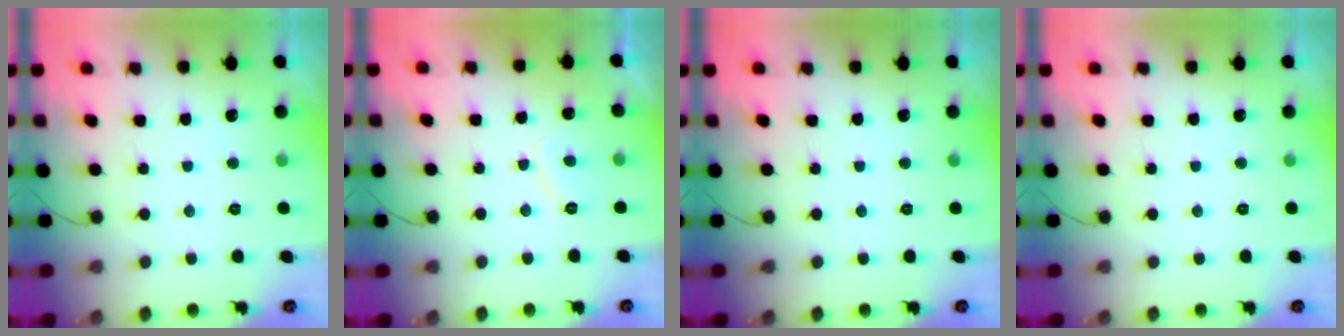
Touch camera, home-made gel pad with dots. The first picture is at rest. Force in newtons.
{"total": 2.5, "press": 2.4, "slide": 0.8}
{"total": 0.0}
{"total": 0.0}